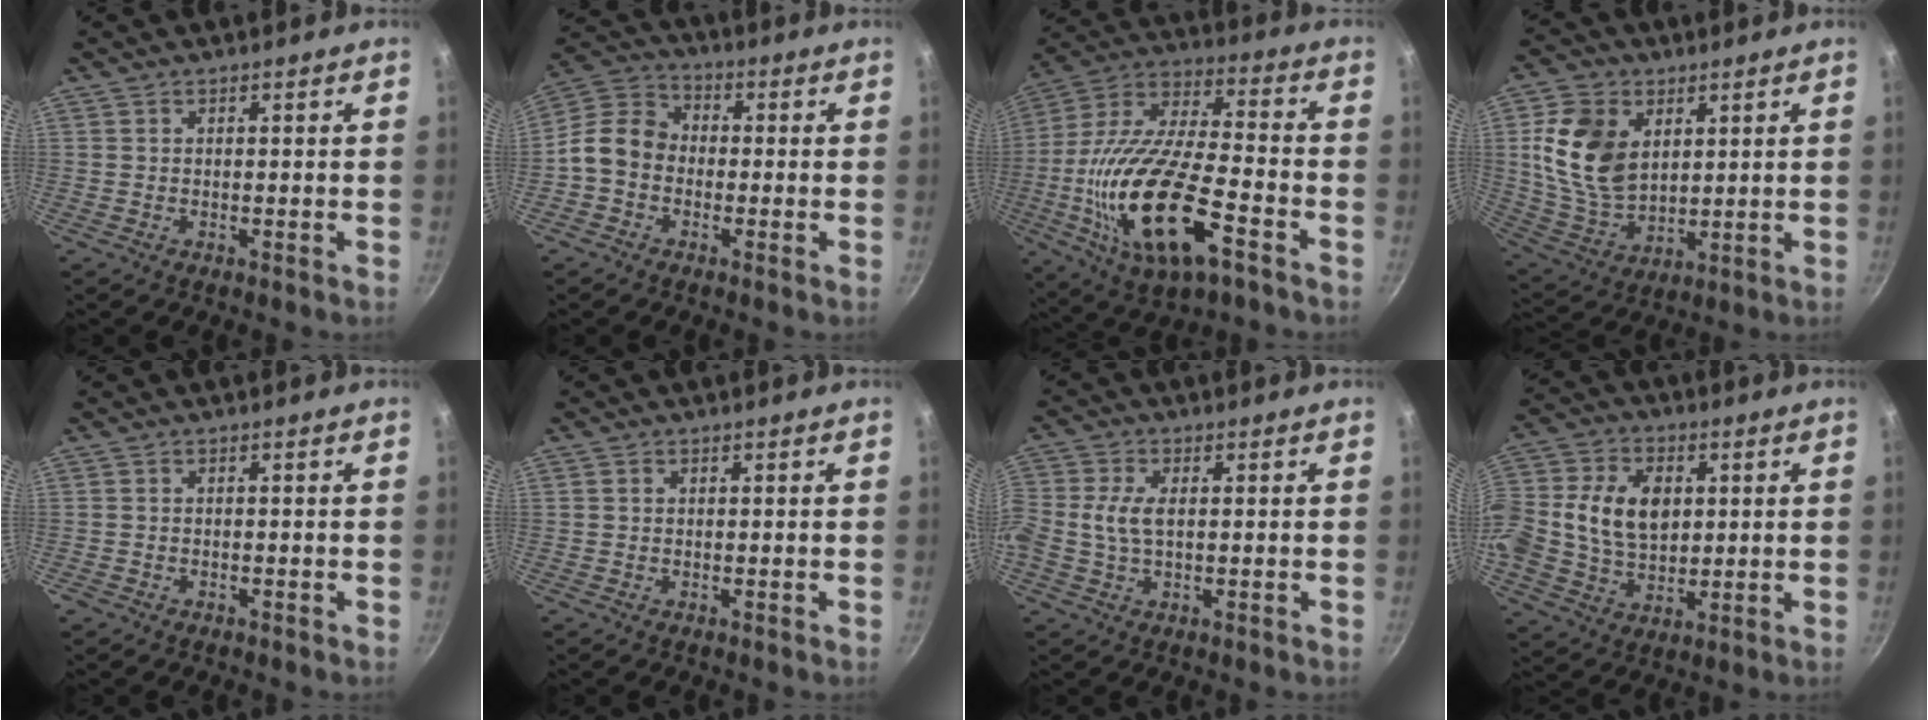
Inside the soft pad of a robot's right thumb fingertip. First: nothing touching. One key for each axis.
{"total": 9.2, "fx": -2.0, "fy": 7.3, "fz": 5.1, "tx": -0.072, "ty": 0.037, "tz": -0.064}
{"total": 25.0, "fx": -8.4, "fy": 10.0, "fz": 21.4, "tx": -0.406, "ty": 0.015, "tz": -0.157}
{"total": 15.0, "fx": 3.8, "fy": 10.4, "fz": 10.1, "tx": -0.173, "ty": -0.019, "tz": 0.085}
{"total": 0.6, "fx": -0.5, "fy": 0.4, "fz": 0.2, "tx": -0.008, "ty": 0.004, "tz": -0.006}
{"total": 0.5, "fx": 0.1, "fy": 0.5, "fz": 0.2, "tx": -0.002, "ty": 0.003, "tz": 0.000}
{"total": 6.0, "fx": 0.2, "fy": 3.5, "fz": 4.9, "tx": -0.107, "ty": 0.008, "tz": -0.005}
{"total": 19.2, "fx": 2.2, "fy": 14.2, "fz": 12.7, "tx": -0.268, "ty": 0.032, "tz": 0.037}